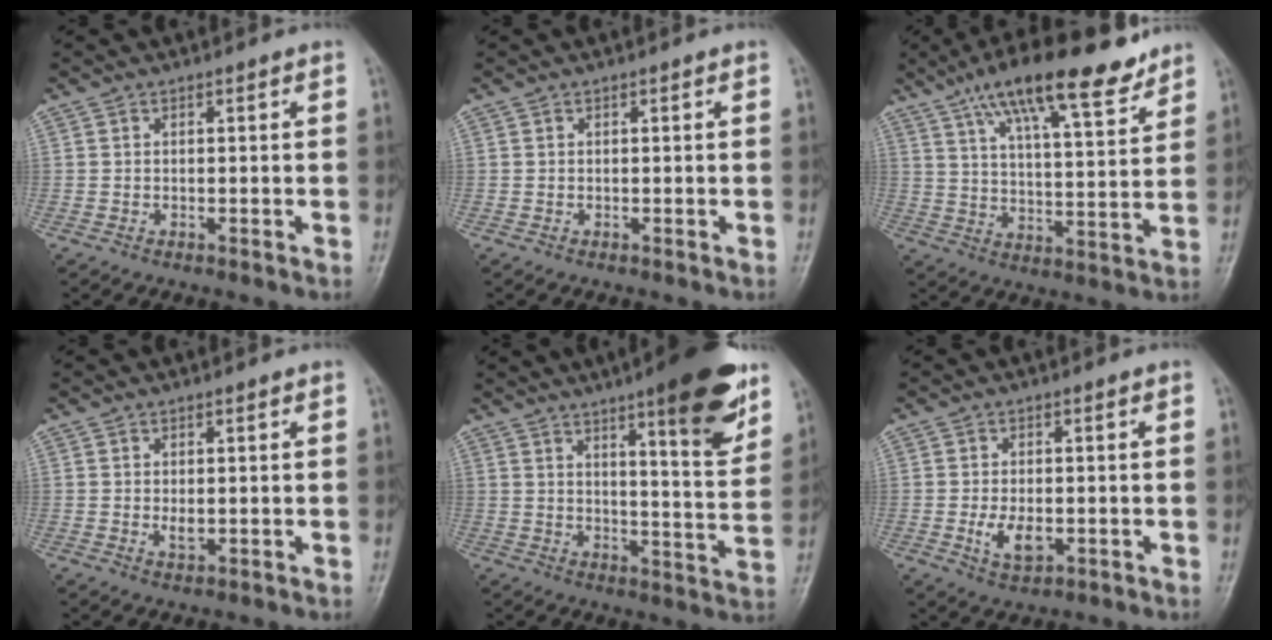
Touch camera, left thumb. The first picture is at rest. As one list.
[{"total": 0.0}, {"total": 18.3, "force": [12.5, 5.0, 12.4], "torque": [-0.177, -0.041, 0.204]}, {"total": 2.5, "force": [0.4, 1.2, 2.1], "torque": [-0.031, -0.006, 0.010]}, {"total": 16.8, "force": [9.9, 3.3, 13.1], "torque": [-0.154, -0.055, 0.141]}, {"total": 5.1, "force": [-1.0, 2.8, 4.2], "torque": [-0.072, -0.007, -0.013]}]